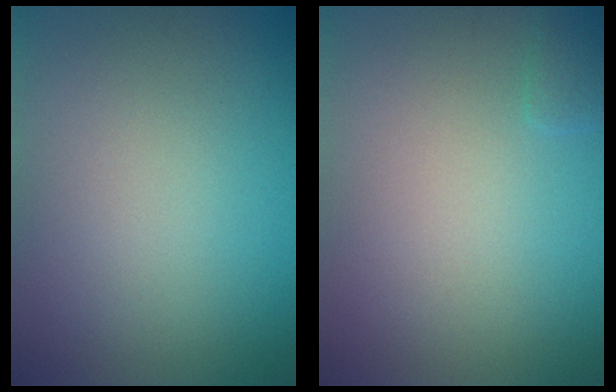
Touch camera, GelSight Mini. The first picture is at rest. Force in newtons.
{"total": 0.7, "press": 0.7, "slide": 0.1}